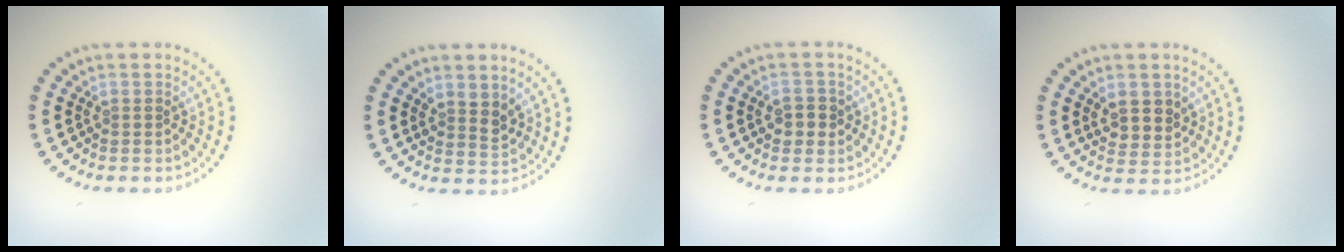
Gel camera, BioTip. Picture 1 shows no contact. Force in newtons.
{"total": 1.9, "press": 1.6, "slide": 1.0}
{"total": 1.9, "press": 1.9, "slide": 0.3}
{"total": 2.6, "press": 2.4, "slide": 1.0}